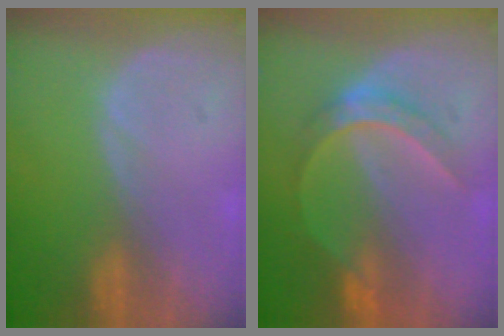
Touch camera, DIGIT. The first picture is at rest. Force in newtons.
{"total": 6.1, "press": 5.7, "slide": 2.2}